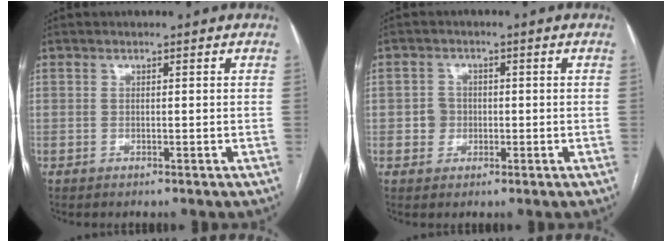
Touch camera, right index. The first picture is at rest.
{"total": 2.7, "force": [-0.4, 2.6, 0.6], "torque": [-0.003, 0.010, -0.004]}